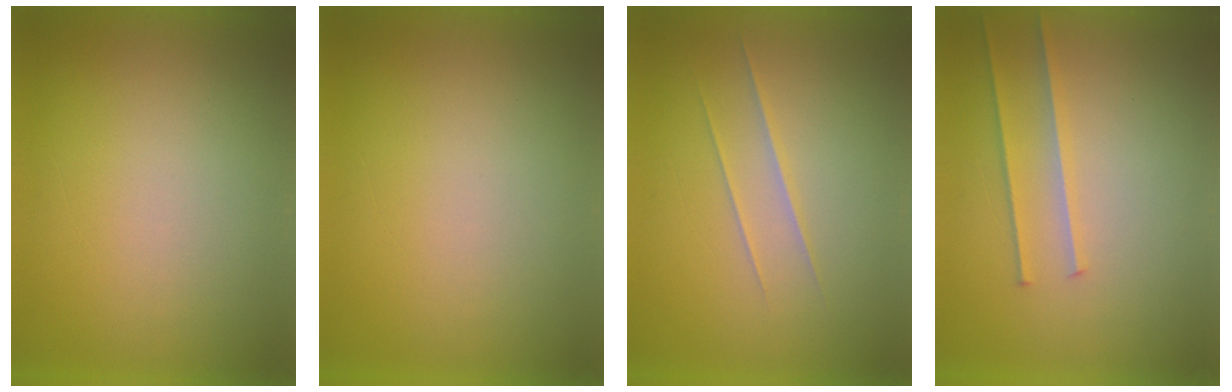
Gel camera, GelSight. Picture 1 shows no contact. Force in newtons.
{"total": 0.0}
{"total": 1.6}
{"total": 2.2}